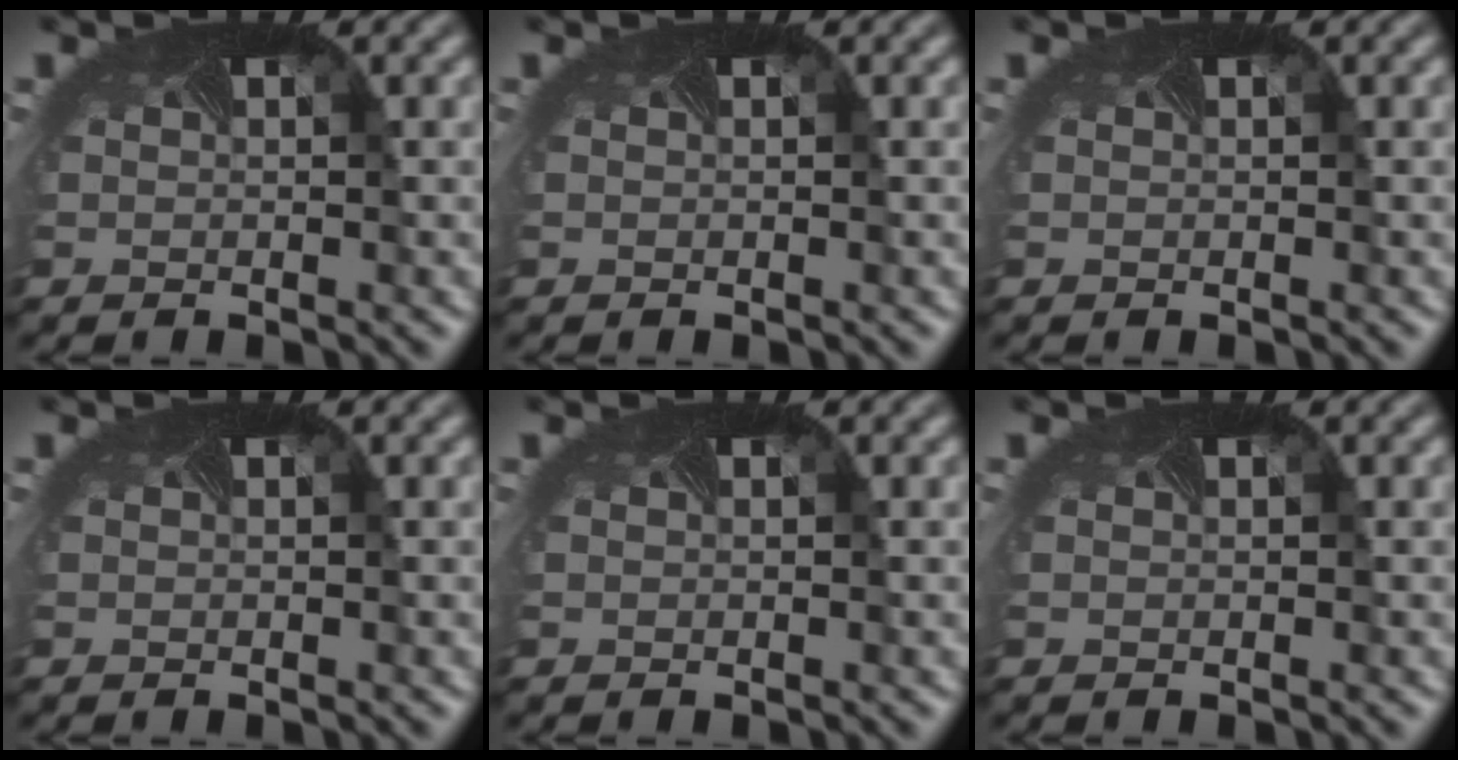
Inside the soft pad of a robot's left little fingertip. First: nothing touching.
{"total": 0.0}
{"total": 0.0}
{"total": 0.0}
{"total": 0.0}
{"total": 0.0}